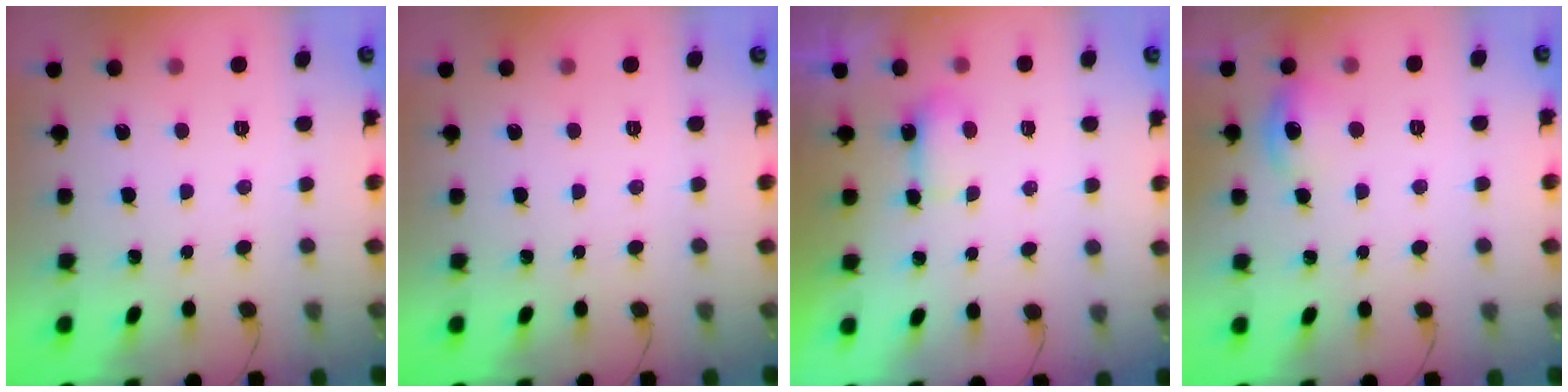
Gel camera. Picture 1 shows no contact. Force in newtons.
{"total": 0.0}
{"total": 4.2, "press": 4.0, "slide": 1.1}
{"total": 6.8, "press": 6.6, "slide": 1.7}